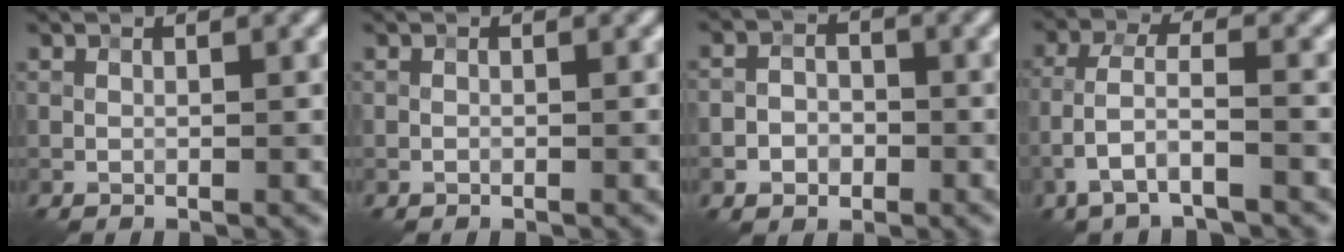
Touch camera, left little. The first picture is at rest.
{"total": 0.0}
{"total": 2.8, "force": [-1.2, 2.1, 1.4], "torque": [-0.017, 0.001, -0.026]}
{"total": 3.8, "force": [-2.0, 1.2, 3.0], "torque": [-0.066, 0.008, -0.043]}